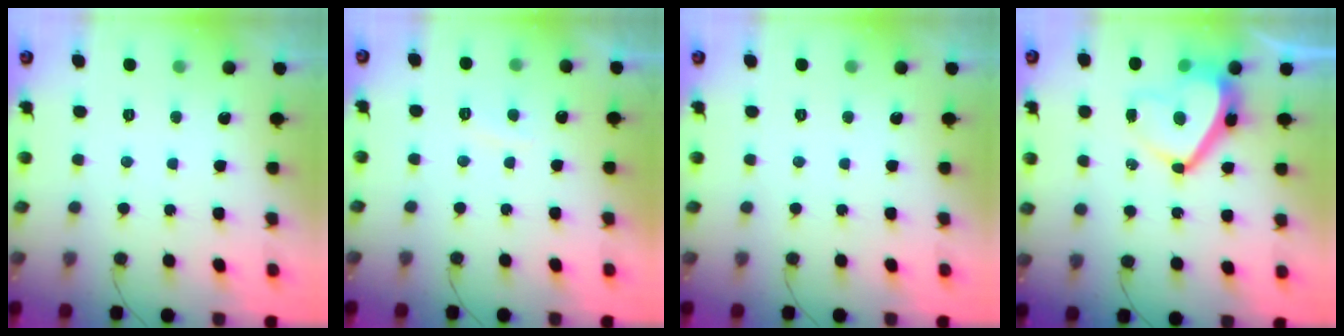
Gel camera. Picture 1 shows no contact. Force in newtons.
{"total": 2.3, "press": 2.2, "slide": 0.7}
{"total": 0.0}
{"total": 12.2, "press": 12.2, "slide": 1.0}